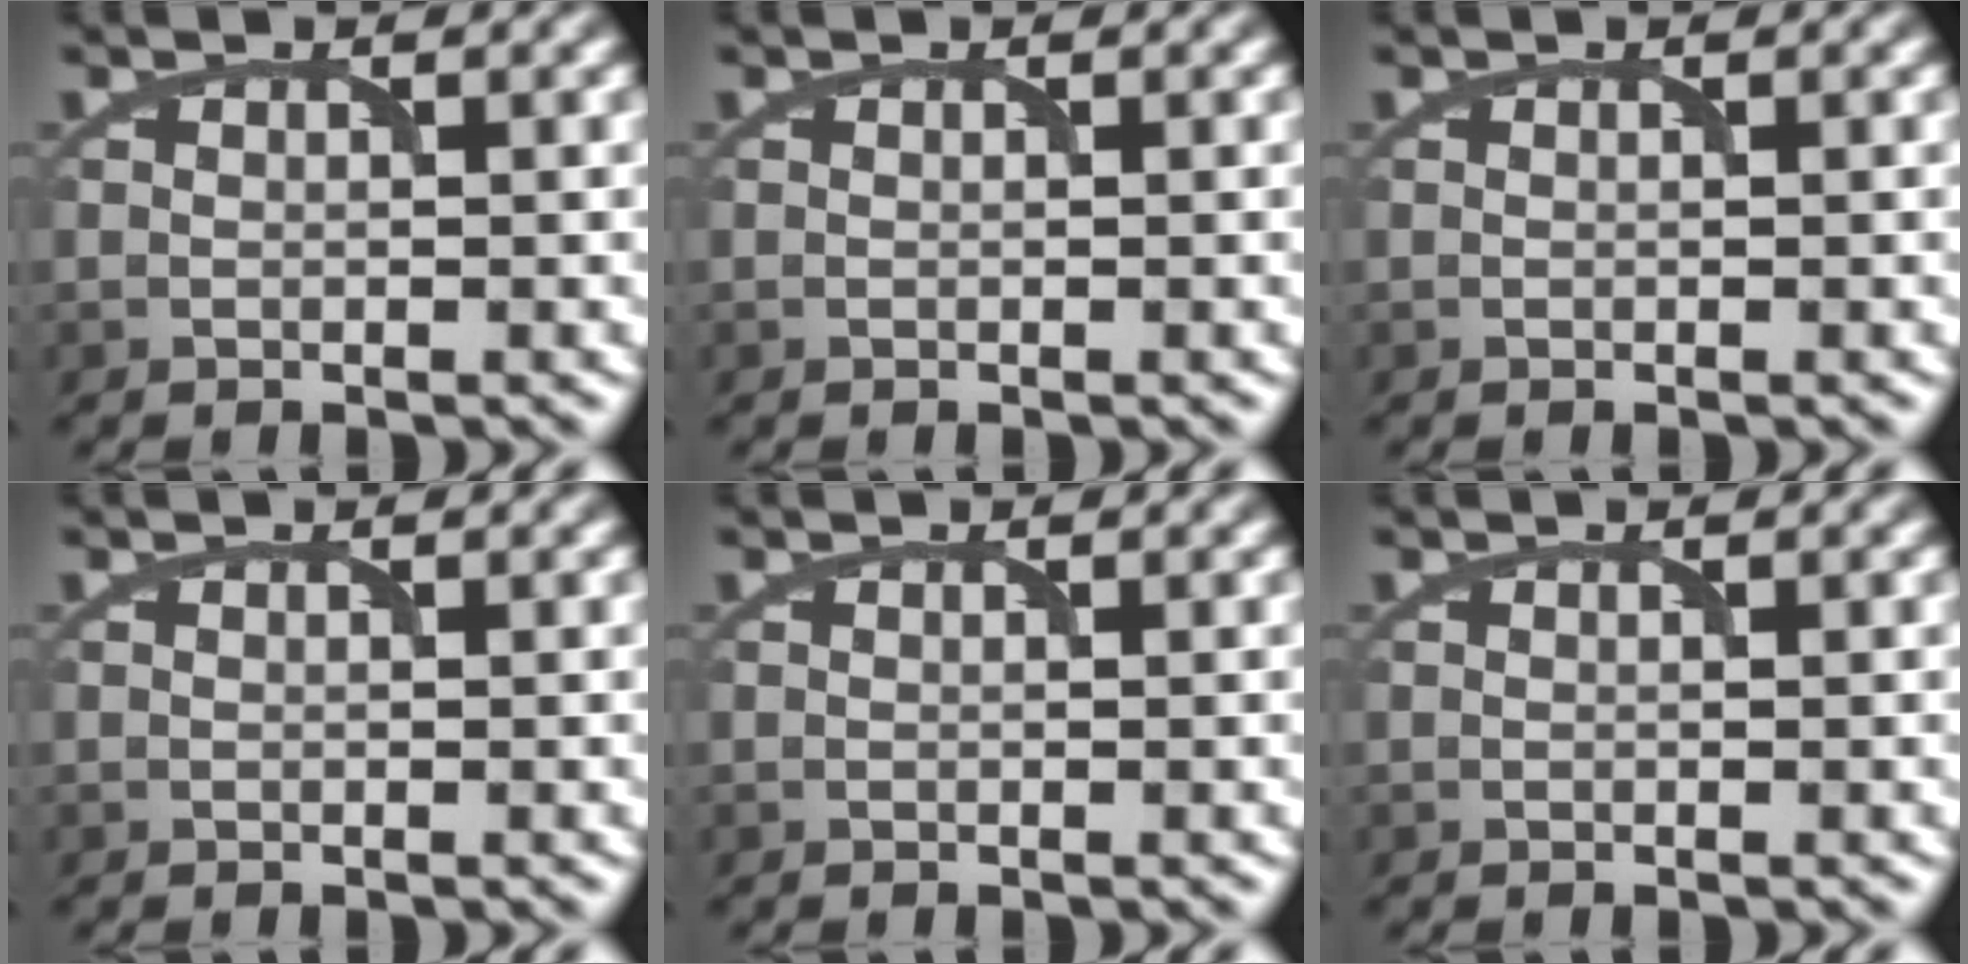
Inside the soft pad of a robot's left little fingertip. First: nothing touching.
{"total": 0.0}
{"total": 0.0}
{"total": 0.0}
{"total": 0.0}
{"total": 0.0}